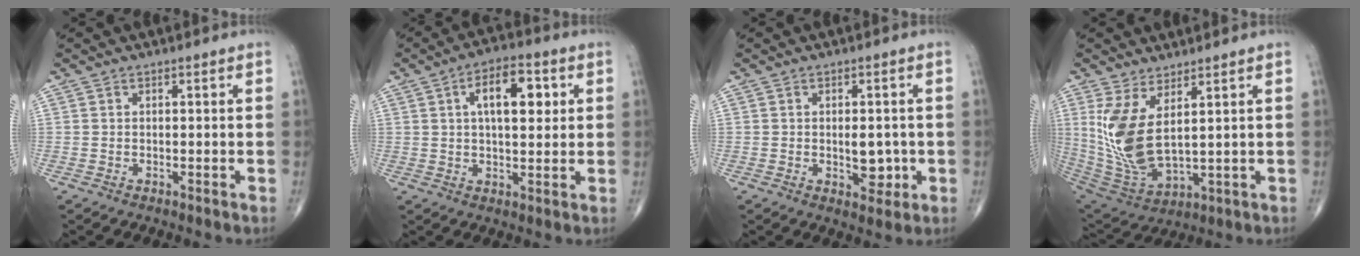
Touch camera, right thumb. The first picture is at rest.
{"total": 10.0, "force": [2.8, 4.7, 8.3], "torque": [-0.109, 0.004, 0.038]}
{"total": 4.9, "force": [-0.6, 2.7, 4.1], "torque": [-0.039, -0.003, -0.001]}
{"total": 13.0, "force": [3.7, 5.5, 11.2], "torque": [-0.238, -0.034, 0.094]}